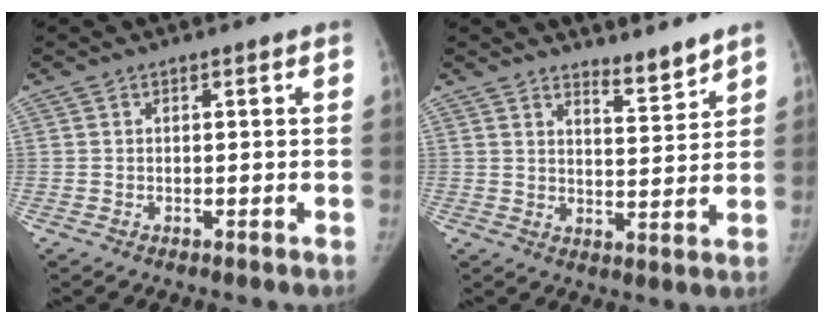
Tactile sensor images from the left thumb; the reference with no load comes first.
{"total": 4.5, "force": [4.2, 0.8, 1.3], "torque": [-0.008, -0.046, 0.074]}